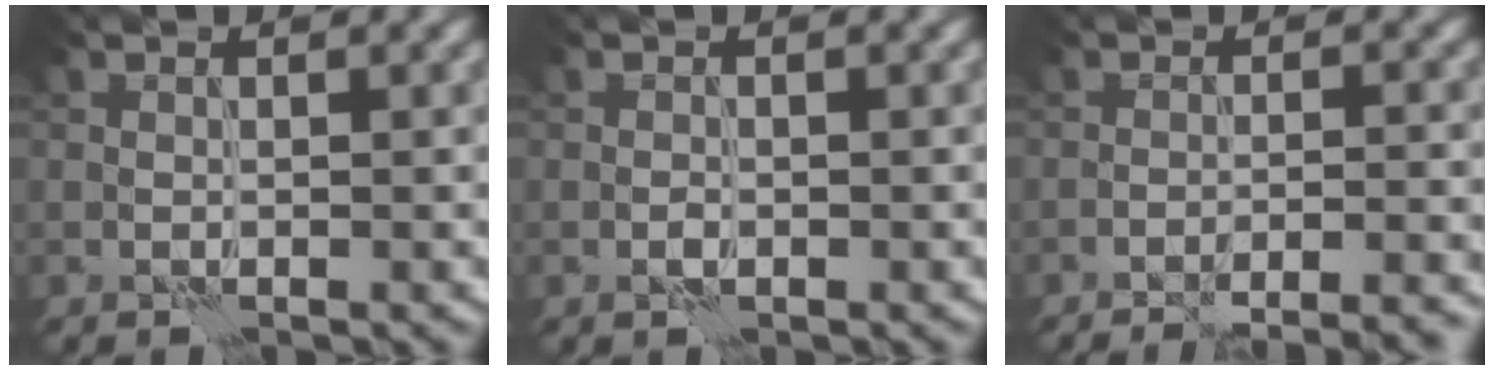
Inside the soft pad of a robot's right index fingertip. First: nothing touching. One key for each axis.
{"total": 0.7, "fx": -0.4, "fy": 0.4, "fz": 0.5, "tx": -0.012, "ty": 0.001, "tz": -0.008}
{"total": 8.7, "fx": -8.0, "fy": 1.6, "fz": 2.9, "tx": -0.019, "ty": 0.017, "tz": -0.092}